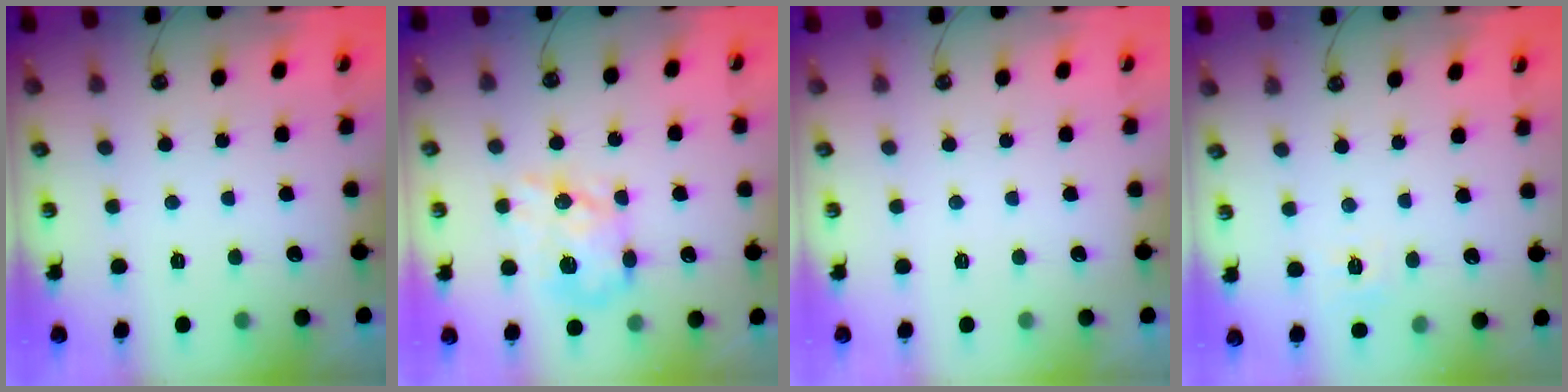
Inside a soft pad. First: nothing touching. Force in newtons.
{"total": 13.5, "press": 13.5, "slide": 0.2}
{"total": 0.0}
{"total": 4.3, "press": 4.2, "slide": 0.7}